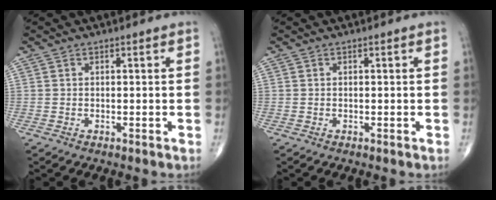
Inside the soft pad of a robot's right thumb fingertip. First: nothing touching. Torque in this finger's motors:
{"motor_torque": [0.11, 0.11, -0.13, -0.12, 0.02]}